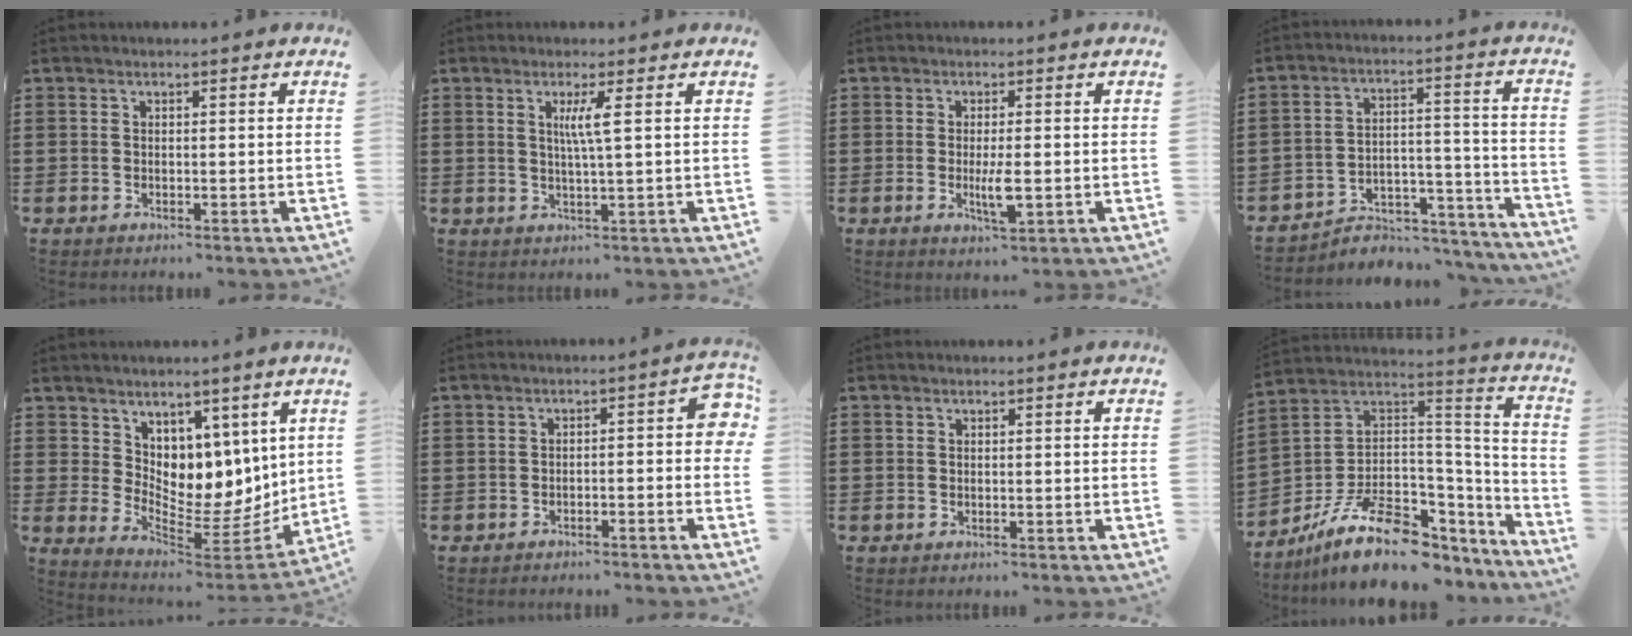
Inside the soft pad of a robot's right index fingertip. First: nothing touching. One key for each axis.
{"total": 3.5, "fx": 0.9, "fy": -0.4, "fz": 3.3, "tx": -0.067, "ty": -0.005, "tz": 0.011}
{"total": 4.3, "fx": -0.8, "fy": 1.0, "fz": 4.1, "tx": -0.084, "ty": -0.006, "tz": -0.019}
{"total": 4.3, "fx": -3.9, "fy": 1.6, "fz": 0.8, "tx": -0.021, "ty": 0.003, "tz": -0.078}
{"total": 7.1, "fx": 5.5, "fy": 4.6, "fz": 0.1, "tx": -0.028, "ty": -0.075, "tz": 0.104}
{"total": 2.7, "fx": -2.0, "fy": 0.2, "fz": 1.9, "tx": -0.032, "ty": -0.001, "tz": -0.038}
{"total": 0.0}
{"total": 14.5, "fx": -7.8, "fy": 7.6, "fz": 9.6, "tx": -0.199, "ty": 0.026, "tz": -0.125}